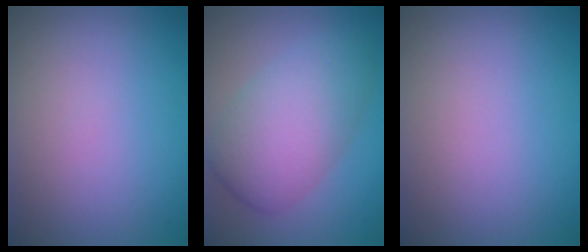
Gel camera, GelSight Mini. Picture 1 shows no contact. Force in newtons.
{"total": 6.4, "press": 6.4, "slide": 0.4}
{"total": 0.0}